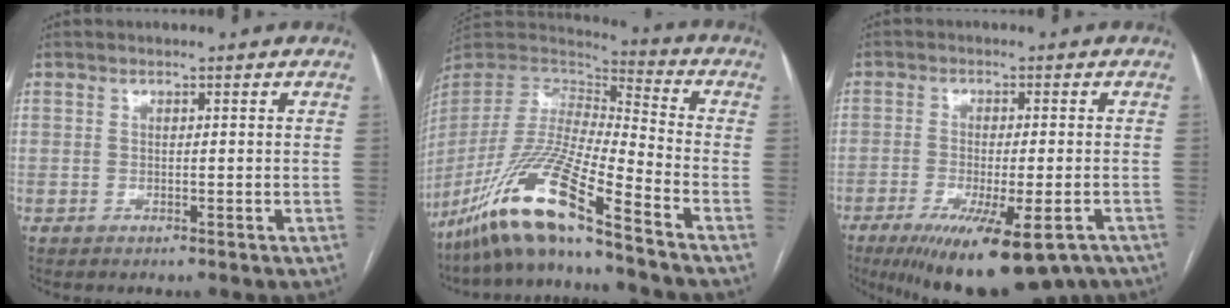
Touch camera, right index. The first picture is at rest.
{"total": 17.3, "force": [-12.5, -0.2, 12.0], "torque": [-0.246, -0.031, -0.244]}
{"total": 17.2, "force": [-12.0, 4.0, 11.6], "torque": [-0.147, -0.029, -0.169]}